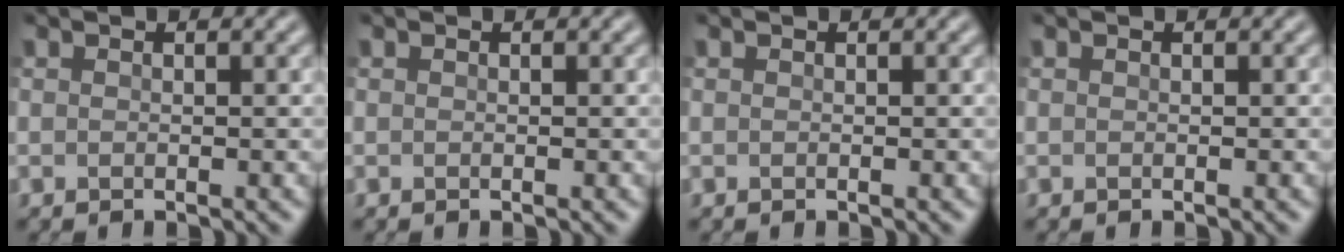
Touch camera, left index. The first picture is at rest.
{"total": 0.0}
{"total": 0.0}
{"total": 0.0}